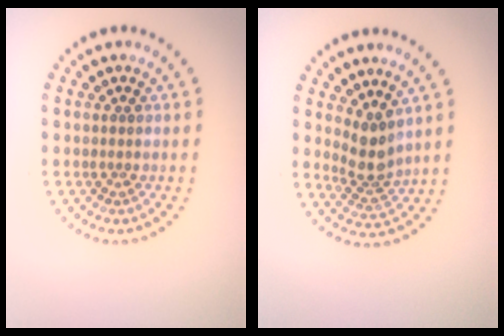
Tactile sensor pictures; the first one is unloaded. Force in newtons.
{"total": 2.7, "press": 2.0, "slide": 1.8}